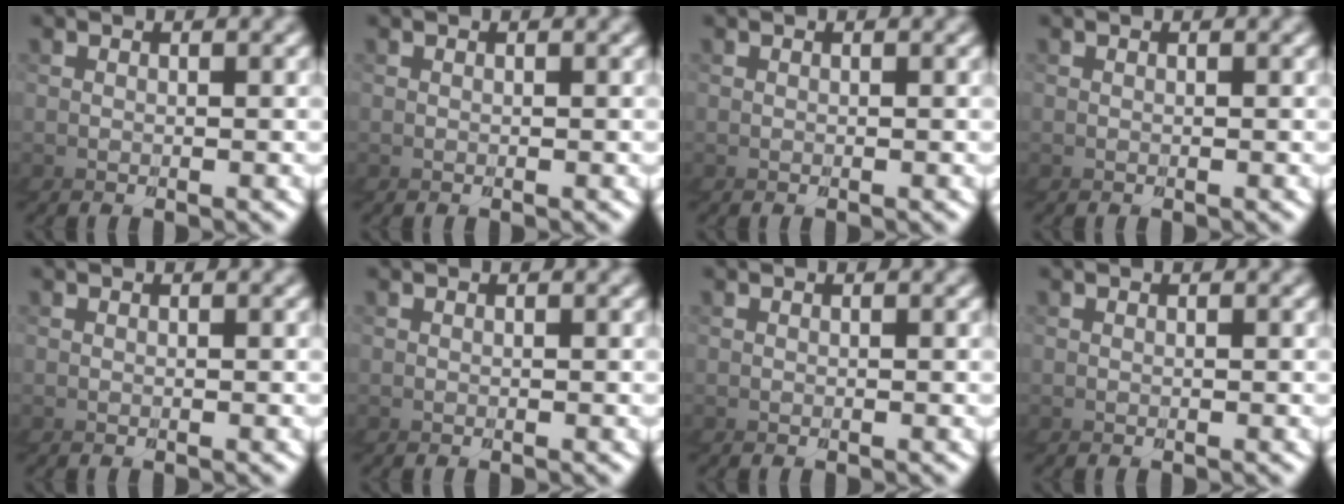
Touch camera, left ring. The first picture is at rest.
{"total": 0.0}
{"total": 0.0}
{"total": 0.0}
{"total": 0.0}
{"total": 0.0}
{"total": 0.0}
{"total": 0.0}